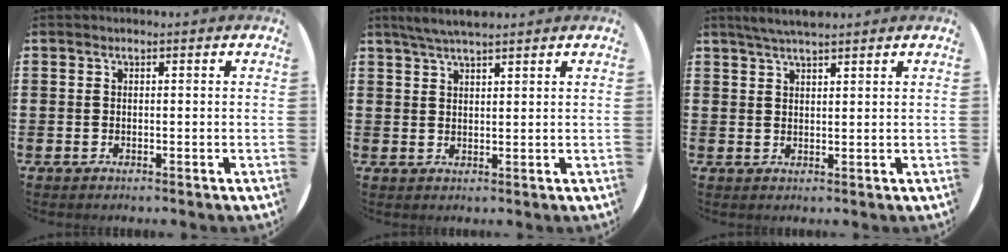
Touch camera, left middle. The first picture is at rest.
{"total": 3.7, "force": [3.3, 0.4, 1.7], "torque": [-0.040, 0.002, 0.060]}
{"total": 3.1, "force": [2.8, 0.2, 1.3], "torque": [-0.030, 0.001, 0.052]}